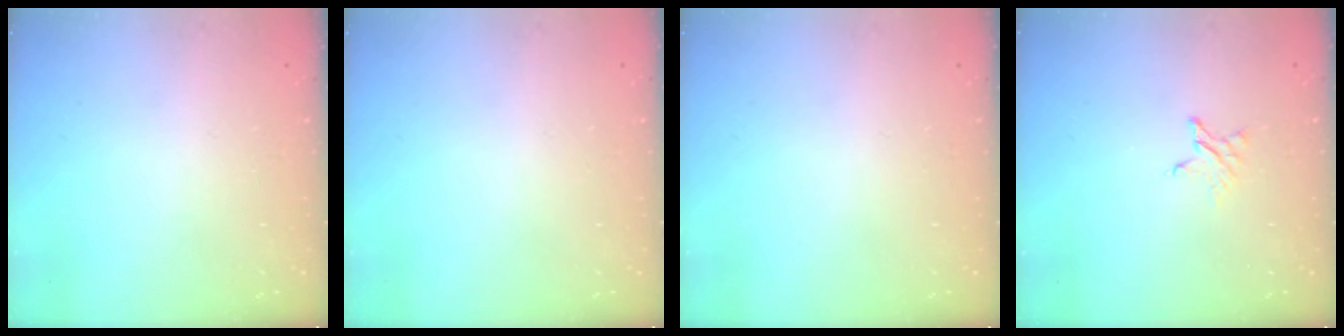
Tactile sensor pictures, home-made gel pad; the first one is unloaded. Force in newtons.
{"total": 0.0}
{"total": 0.0}
{"total": 2.3, "press": 2.3, "slide": 0.2}